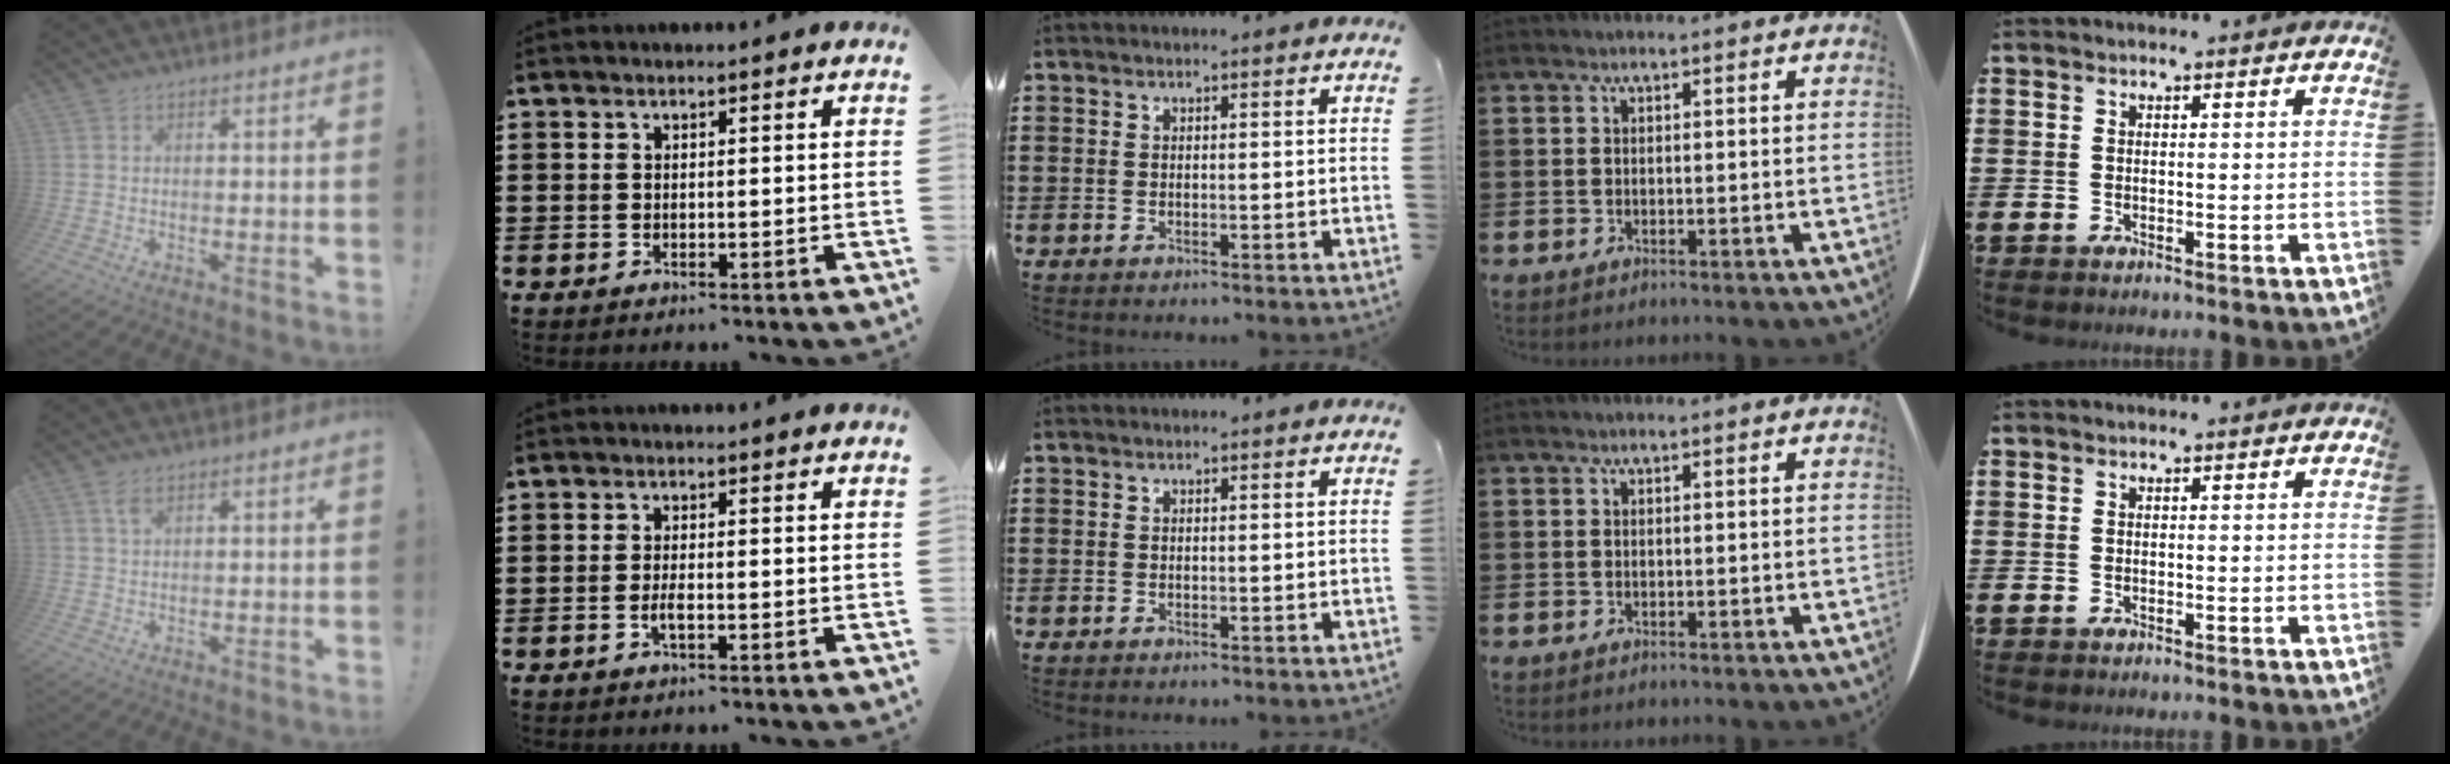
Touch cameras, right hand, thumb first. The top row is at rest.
{"thumb": {"total": 2.5, "force": [1.4, 1.2, 1.7], "torque": [-0.036, 0.001, 0.025]}, "index": {"total": 1.6, "force": [-0.5, 0.3, 1.5], "torque": [-0.034, -0.003, -0.010]}}